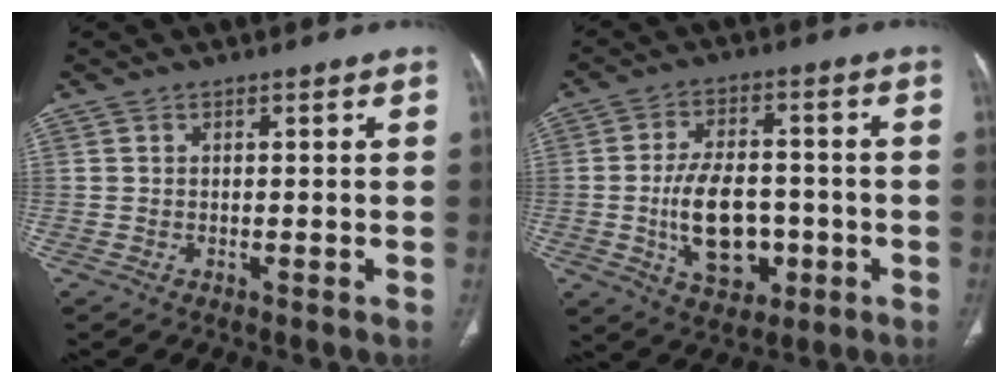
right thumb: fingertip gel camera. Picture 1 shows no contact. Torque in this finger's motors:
{"motor_torque": [3.67, 1.33, 1.38, -1.05, 0.42]}